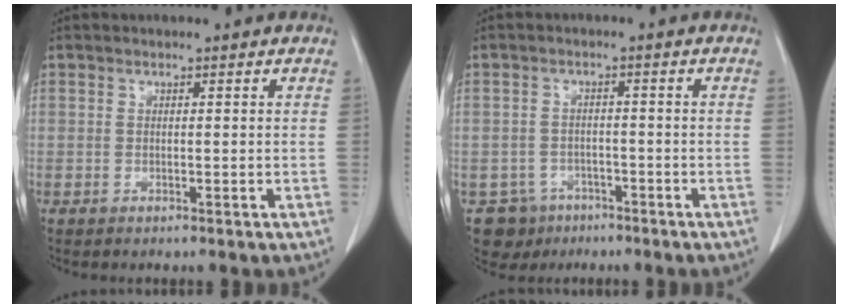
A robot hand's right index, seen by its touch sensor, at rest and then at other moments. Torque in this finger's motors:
{"motor_torque": [-0.15, -0.08, -0.58, -0.12]}